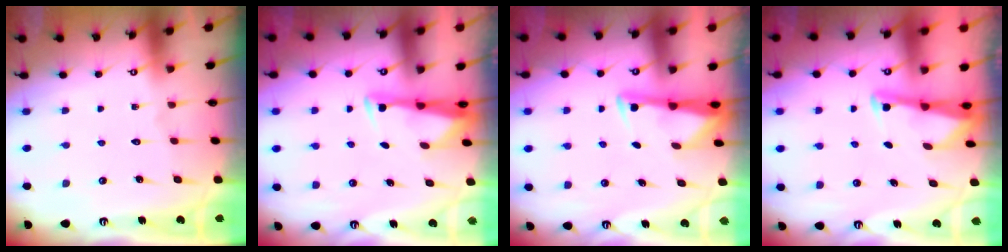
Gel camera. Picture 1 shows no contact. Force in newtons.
{"total": 3.4, "press": 3.2, "slide": 0.9}
{"total": 3.1, "press": 3.1, "slide": 0.5}
{"total": 2.9, "press": 2.9, "slide": 0.2}